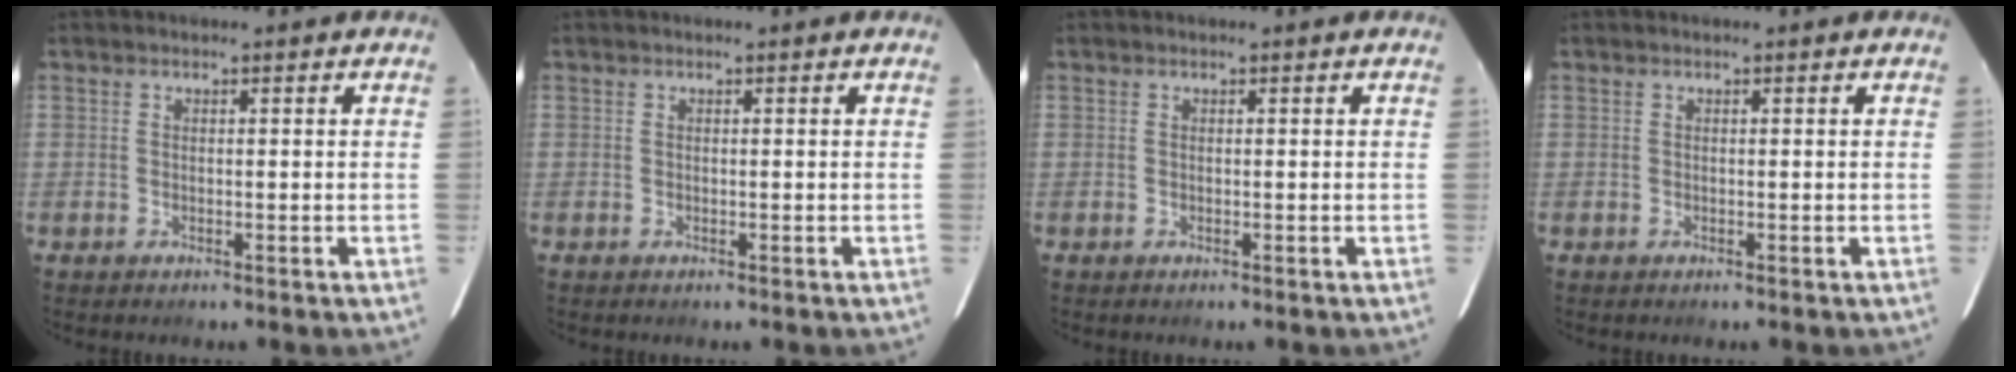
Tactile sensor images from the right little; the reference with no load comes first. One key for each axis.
{"total": 0.0}
{"total": 0.0}
{"total": 0.0}